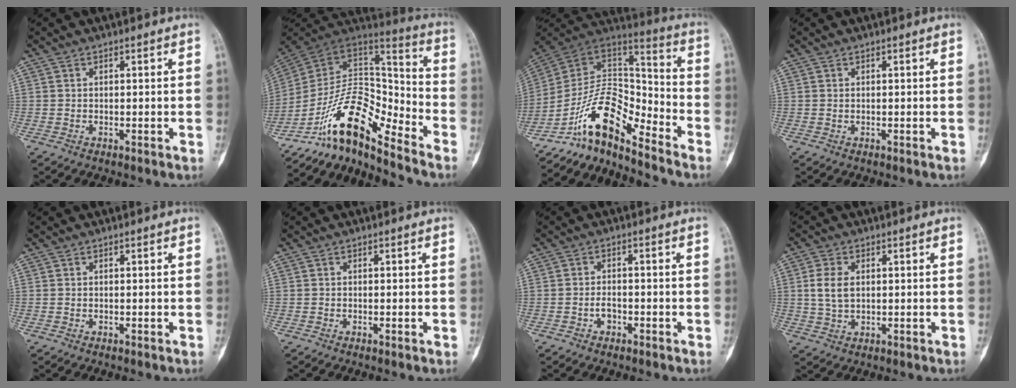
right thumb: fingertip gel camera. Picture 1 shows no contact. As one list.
[{"total": 16.4, "force": [-12.0, 5.5, 9.8], "torque": [-0.149, 0.116, -0.215]}, {"total": 14.5, "force": [-10.8, 5.2, 8.2], "torque": [-0.131, 0.114, -0.201]}, {"total": 0.0}, {"total": 0.0}, {"total": 0.6, "force": [-0.2, 0.2, 0.6], "torque": [-0.009, -0.002, -0.001]}, {"total": 2.0, "force": [-1.0, 1.4, 1.1], "torque": [-0.016, 0.007, -0.020]}, {"total": 5.2, "force": [0.8, 3.2, 4.0], "torque": [-0.079, 0.001, 0.018]}]